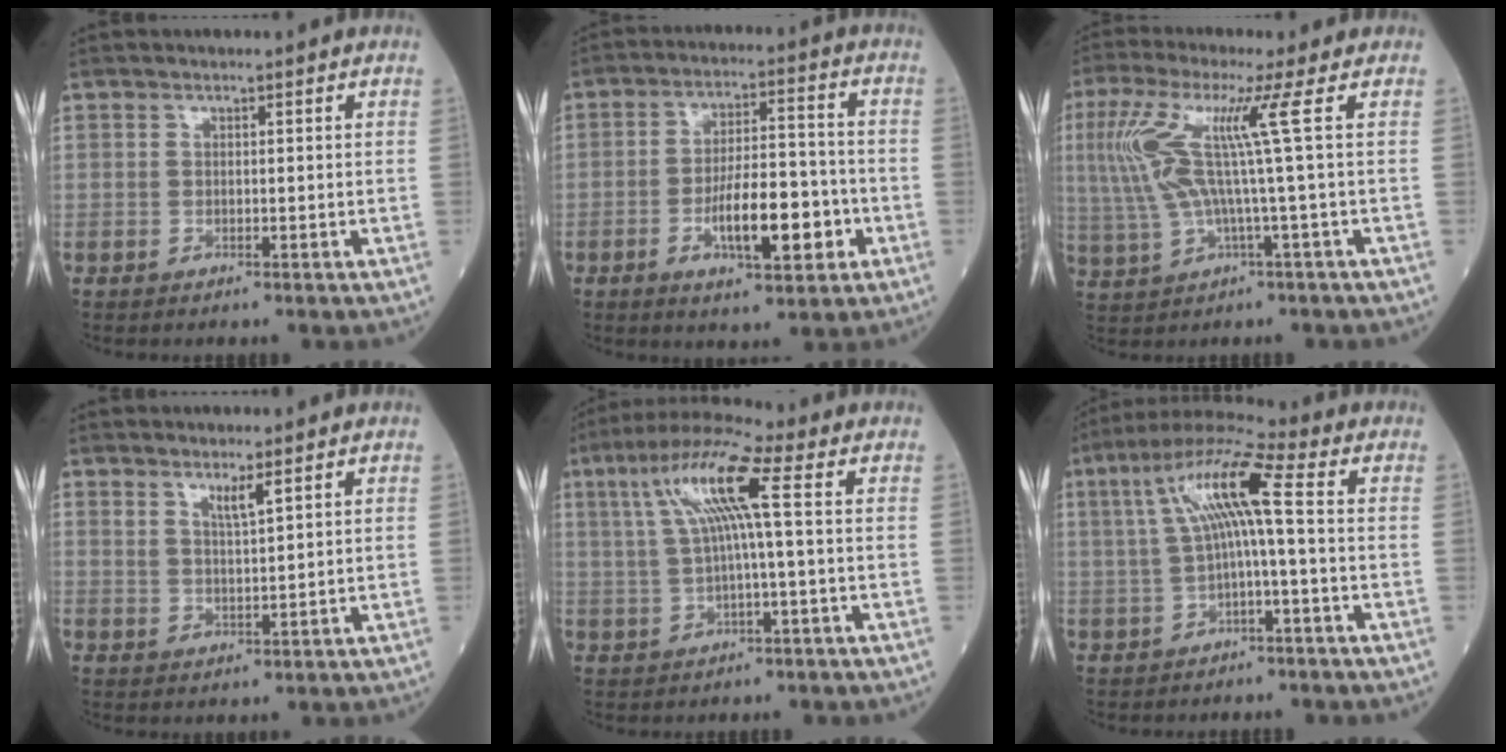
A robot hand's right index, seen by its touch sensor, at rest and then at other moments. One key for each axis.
{"total": 11.4, "fx": -3.9, "fy": 3.4, "fz": 10.2, "tx": -0.176, "ty": 0.010, "tz": -0.061}
{"total": 10.2, "fx": 2.0, "fy": -1.0, "fz": 10.0, "tx": -0.219, "ty": 0.018, "tz": 0.044}
{"total": 2.8, "fx": 1.9, "fy": 0.1, "fz": 2.1, "tx": -0.043, "ty": -0.006, "tz": 0.038}
{"total": 10.5, "fx": 2.5, "fy": 0.6, "fz": 10.2, "tx": -0.207, "ty": 0.032, "tz": 0.046}
{"total": 10.6, "fx": 1.3, "fy": 0.9, "fz": 10.5, "tx": -0.208, "ty": 0.038, "tz": 0.021}